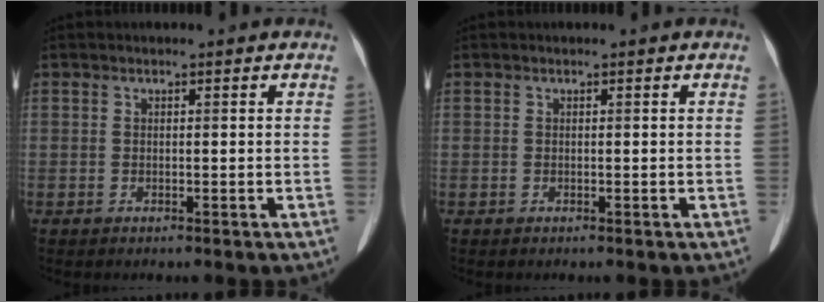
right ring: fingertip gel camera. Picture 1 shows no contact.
{"total": 0.0}